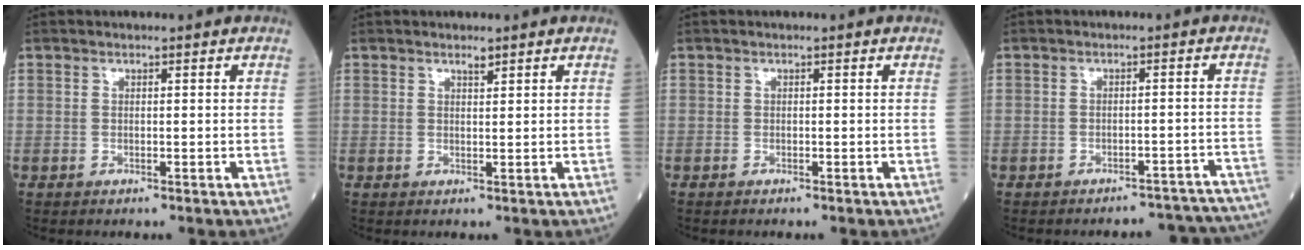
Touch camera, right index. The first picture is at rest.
{"total": 1.4, "force": [1.0, 0.5, 0.8], "torque": [-0.020, 0.000, 0.020]}
{"total": 0.8, "force": [-0.4, 0.6, 0.4], "torque": [-0.021, 0.002, -0.005]}
{"total": 12.6, "force": [-12.0, 3.8, 1.2], "torque": [0.001, 0.037, -0.130]}